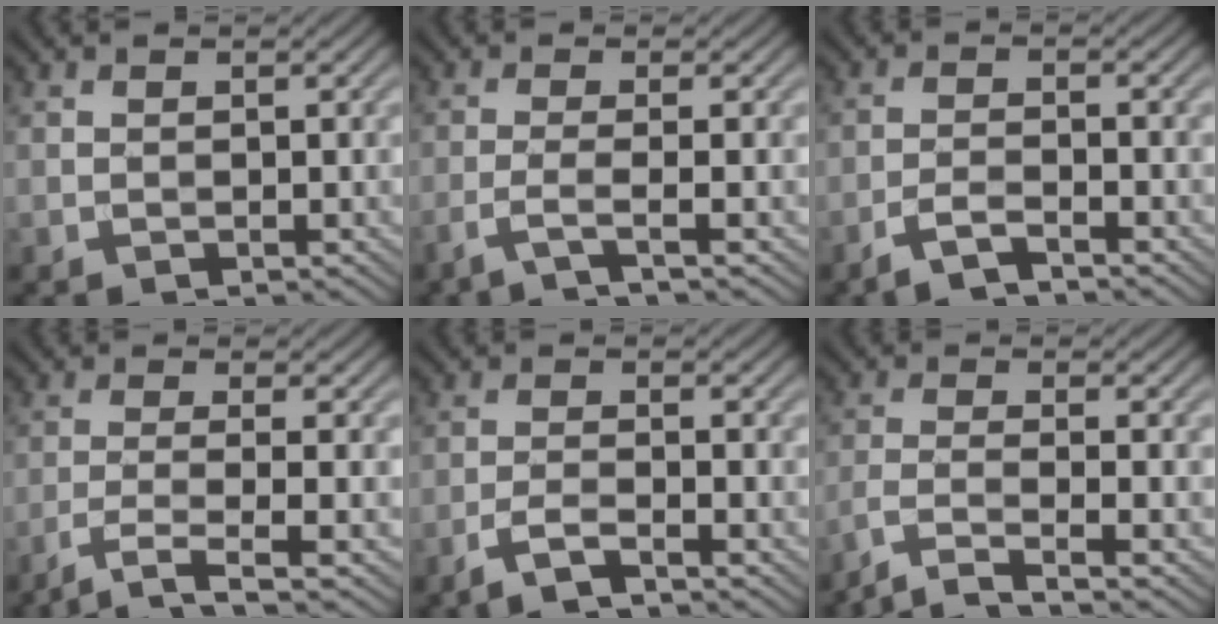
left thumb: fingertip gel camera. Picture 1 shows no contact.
{"total": 2.9, "force": [-1.5, 0.2, 2.5], "torque": [-0.038, 0.005, -0.051]}
{"total": 3.2, "force": [-2.5, 0.5, 2.0], "torque": [-0.036, 0.003, -0.060]}
{"total": 4.5, "force": [-2.6, 0.6, 3.7], "torque": [-0.066, -0.001, -0.063]}
{"total": 3.3, "force": [-2.3, 0.5, 2.3], "torque": [-0.043, 0.004, -0.058]}
{"total": 5.2, "force": [-3.8, 0.9, 3.4], "torque": [-0.050, 0.003, -0.089]}